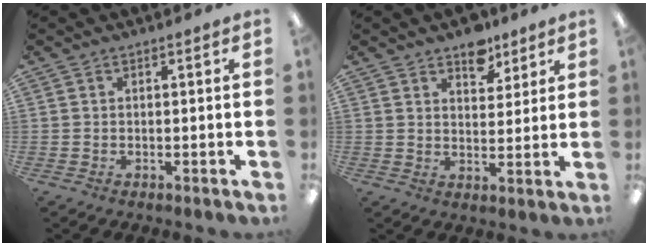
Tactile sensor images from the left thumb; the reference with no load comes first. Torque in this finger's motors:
{"motor_torque": [0.97, 0.39, 0.59, -0.32, 0.02]}